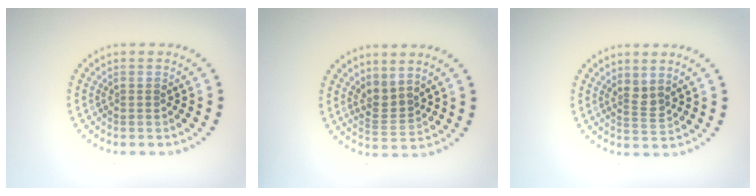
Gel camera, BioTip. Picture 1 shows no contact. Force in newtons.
{"total": 2.2, "press": 1.5, "slide": 1.7}
{"total": 1.7, "press": 1.3, "slide": 1.1}